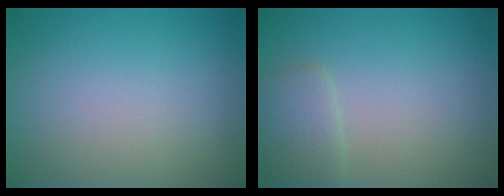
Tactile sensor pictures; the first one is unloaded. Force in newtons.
{"total": 2.1, "press": 2.1, "slide": 0.1}